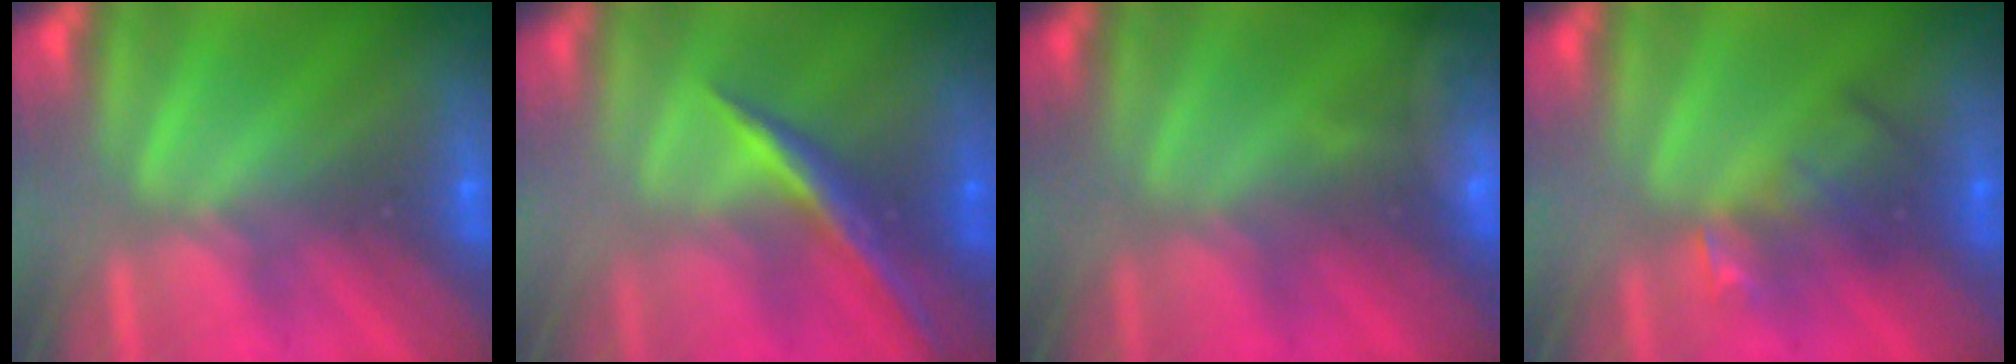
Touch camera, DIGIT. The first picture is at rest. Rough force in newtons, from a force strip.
{"total": 1.5}
{"total": 4.6}
{"total": 2.4}